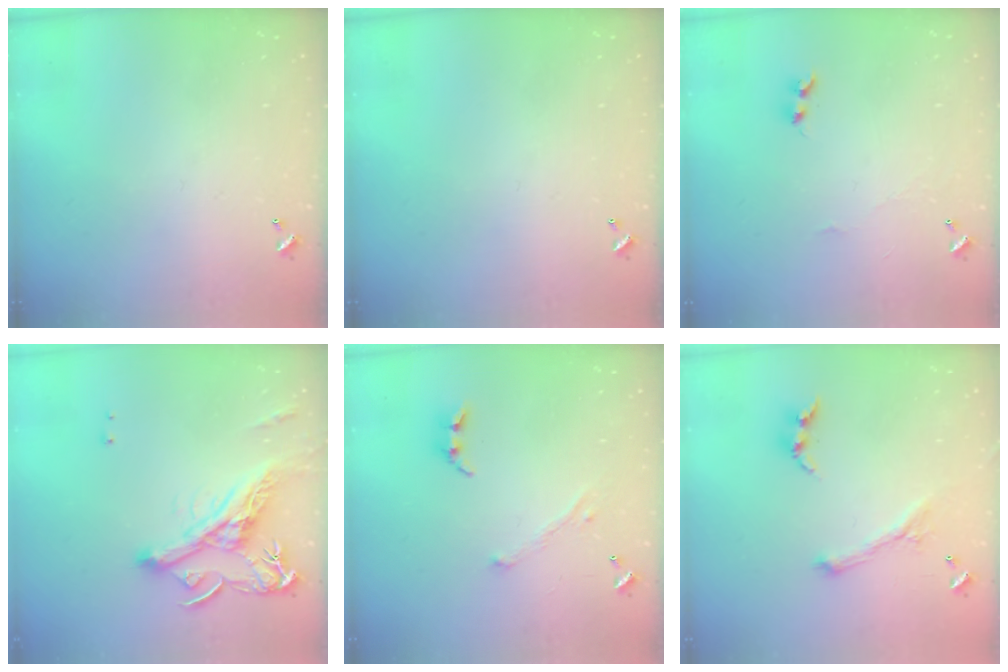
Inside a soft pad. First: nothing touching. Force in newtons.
{"total": 0.0}
{"total": 3.2, "press": 3.2, "slide": 0.6}
{"total": 6.7, "press": 6.5, "slide": 1.4}
{"total": 2.3, "press": 2.2, "slide": 0.6}
{"total": 0.7, "press": 0.6, "slide": 0.3}